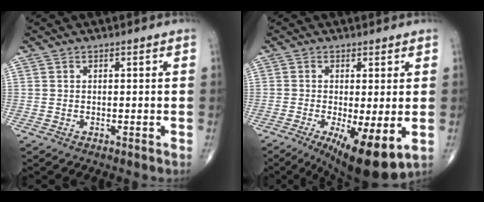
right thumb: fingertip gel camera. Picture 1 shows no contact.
{"total": 11.7, "force": [-3.3, 3.3, 10.7], "torque": [-0.171, -0.023, -0.043]}